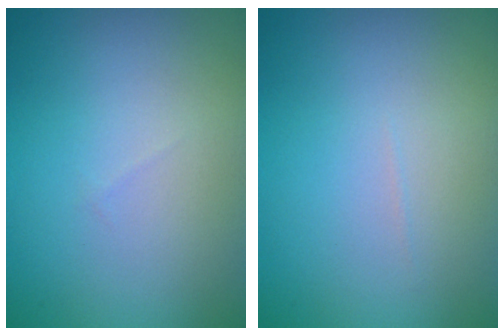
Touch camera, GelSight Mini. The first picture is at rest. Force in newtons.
{"total": 0.0}